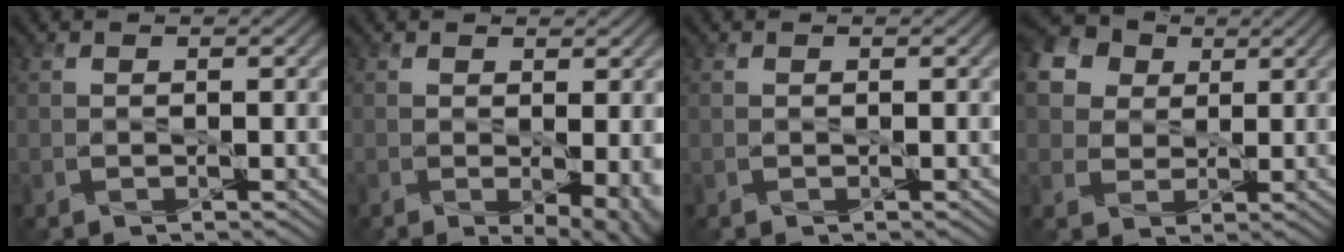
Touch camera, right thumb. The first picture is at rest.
{"total": 4.4, "force": [-0.5, 1.7, 4.0], "torque": [-0.057, -0.016, 0.002]}
{"total": 0.0}
{"total": 14.0, "force": [6.0, 10.9, 6.5], "torque": [-0.203, 0.033, 0.115]}